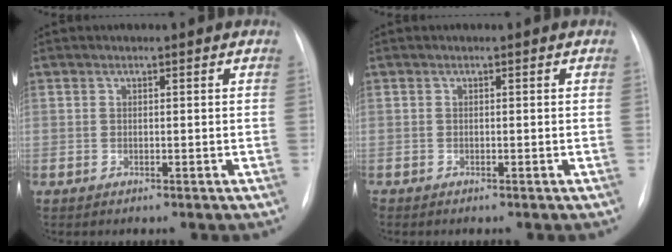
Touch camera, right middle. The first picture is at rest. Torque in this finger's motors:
{"motor_torque": [0.23, -0.32, -0.03, -0.01]}